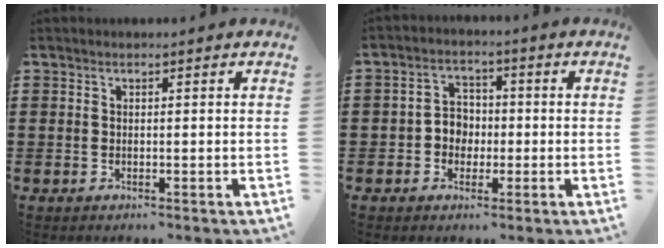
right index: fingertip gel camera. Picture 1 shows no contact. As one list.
[{"total": 3.9, "force": [-1.0, 3.4, 1.5], "torque": [-0.039, 0.009, -0.024]}]